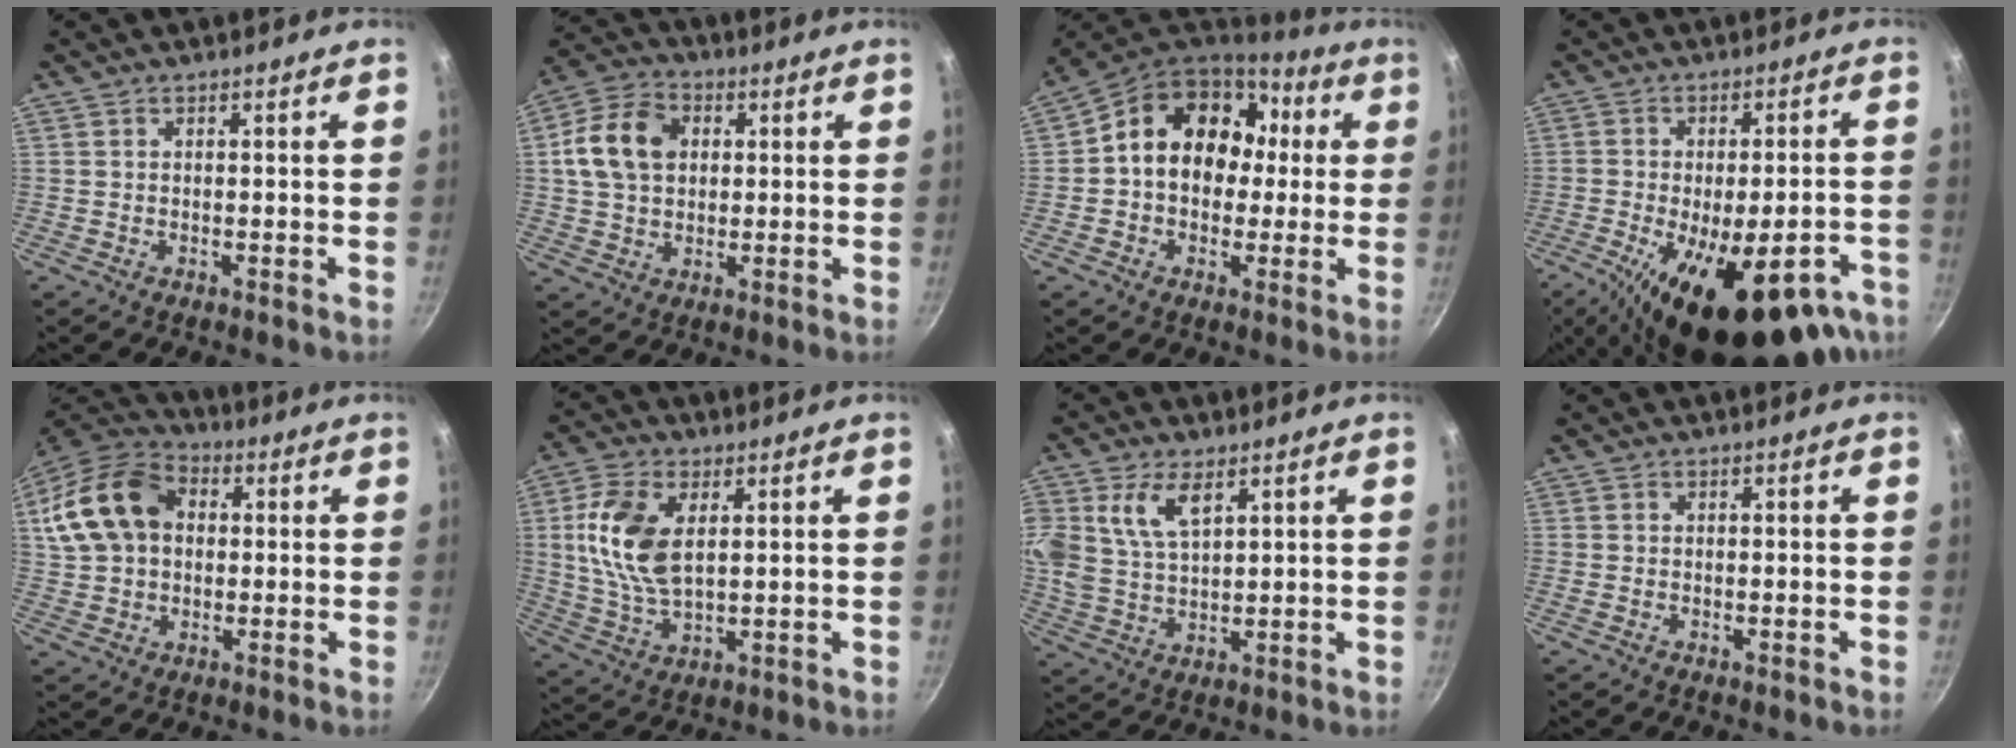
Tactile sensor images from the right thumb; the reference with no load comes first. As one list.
[{"total": 12.1, "force": [2.3, 9.0, 7.8], "torque": [-0.128, 0.014, 0.030]}, {"total": 17.3, "force": [2.1, 13.6, 10.4], "torque": [-0.130, 0.043, 0.022]}, {"total": 25.9, "force": [-12.8, 10.7, 19.8], "torque": [-0.262, 0.015, -0.174]}, {"total": 17.3, "force": [3.3, 12.5, 11.4], "torque": [-0.210, 0.029, 0.049]}, {"total": 12.8, "force": [3.0, 7.1, 10.2], "torque": [-0.201, -0.009, 0.061]}, {"total": 9.8, "force": [4.4, 5.5, 6.9], "torque": [-0.134, -0.017, 0.087]}, {"total": 0.0}]